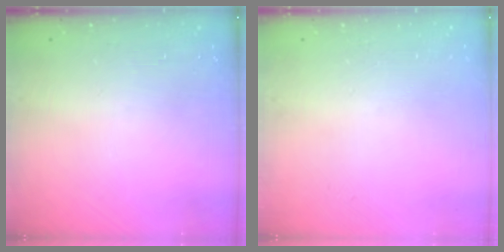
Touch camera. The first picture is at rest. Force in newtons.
{"total": 0.0}